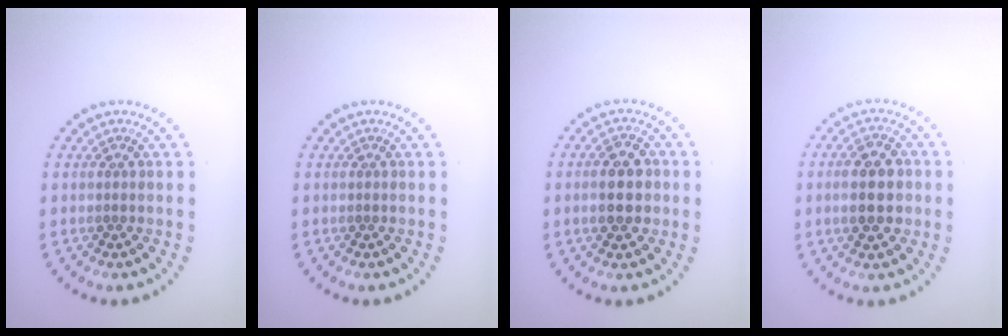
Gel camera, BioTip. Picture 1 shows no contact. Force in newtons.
{"total": 0.0}
{"total": 3.4, "press": 3.4, "slide": 0.2}
{"total": 4.3, "press": 4.3, "slide": 0.3}